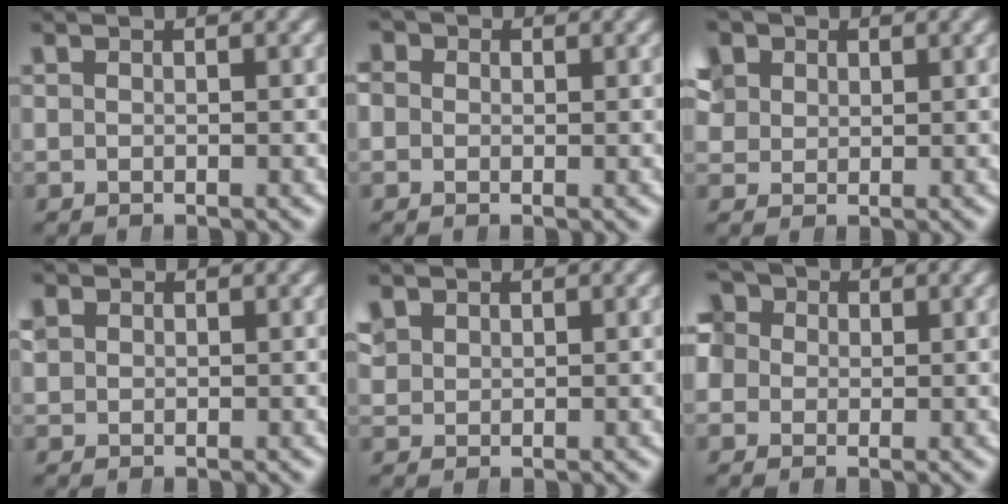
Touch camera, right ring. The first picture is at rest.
{"total": 4.5, "force": [0.3, 4.1, 1.7], "torque": [-0.042, 0.004, -0.006]}
{"total": 5.8, "force": [2.8, 4.4, 2.5], "torque": [-0.052, 0.009, 0.044]}
{"total": 2.2, "force": [0.8, 1.9, 0.9], "torque": [-0.018, 0.002, 0.018]}
{"total": 2.3, "force": [1.3, 1.8, 0.7], "torque": [-0.017, 0.005, 0.028]}
{"total": 9.3, "force": [1.9, 7.9, 4.5], "torque": [-0.094, 0.005, 0.018]}